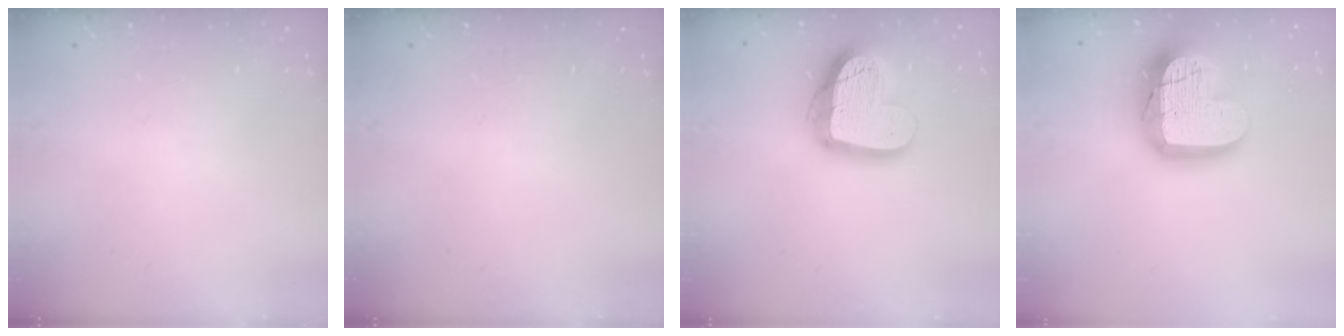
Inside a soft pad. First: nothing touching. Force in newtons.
{"total": 0.0}
{"total": 18.8, "press": 18.7, "slide": 1.9}
{"total": 21.4, "press": 21.3, "slide": 1.7}